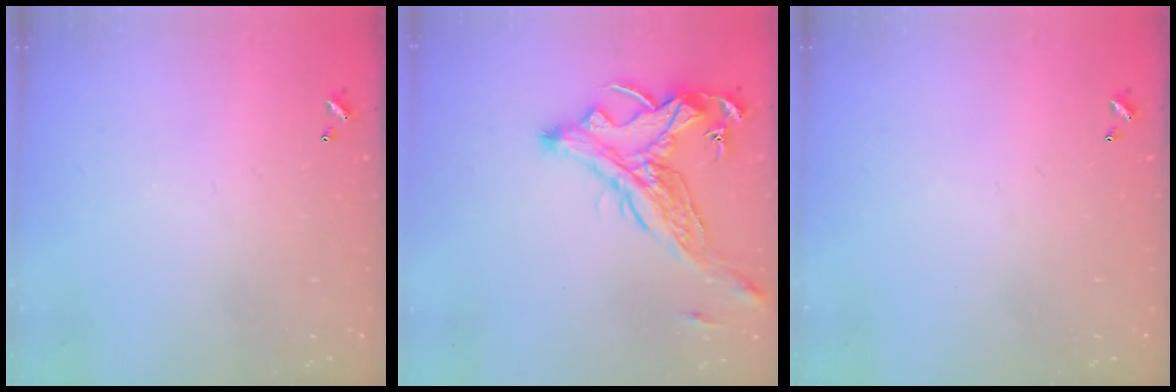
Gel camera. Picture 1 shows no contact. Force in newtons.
{"total": 5.4, "press": 5.1, "slide": 1.8}
{"total": 0.0}